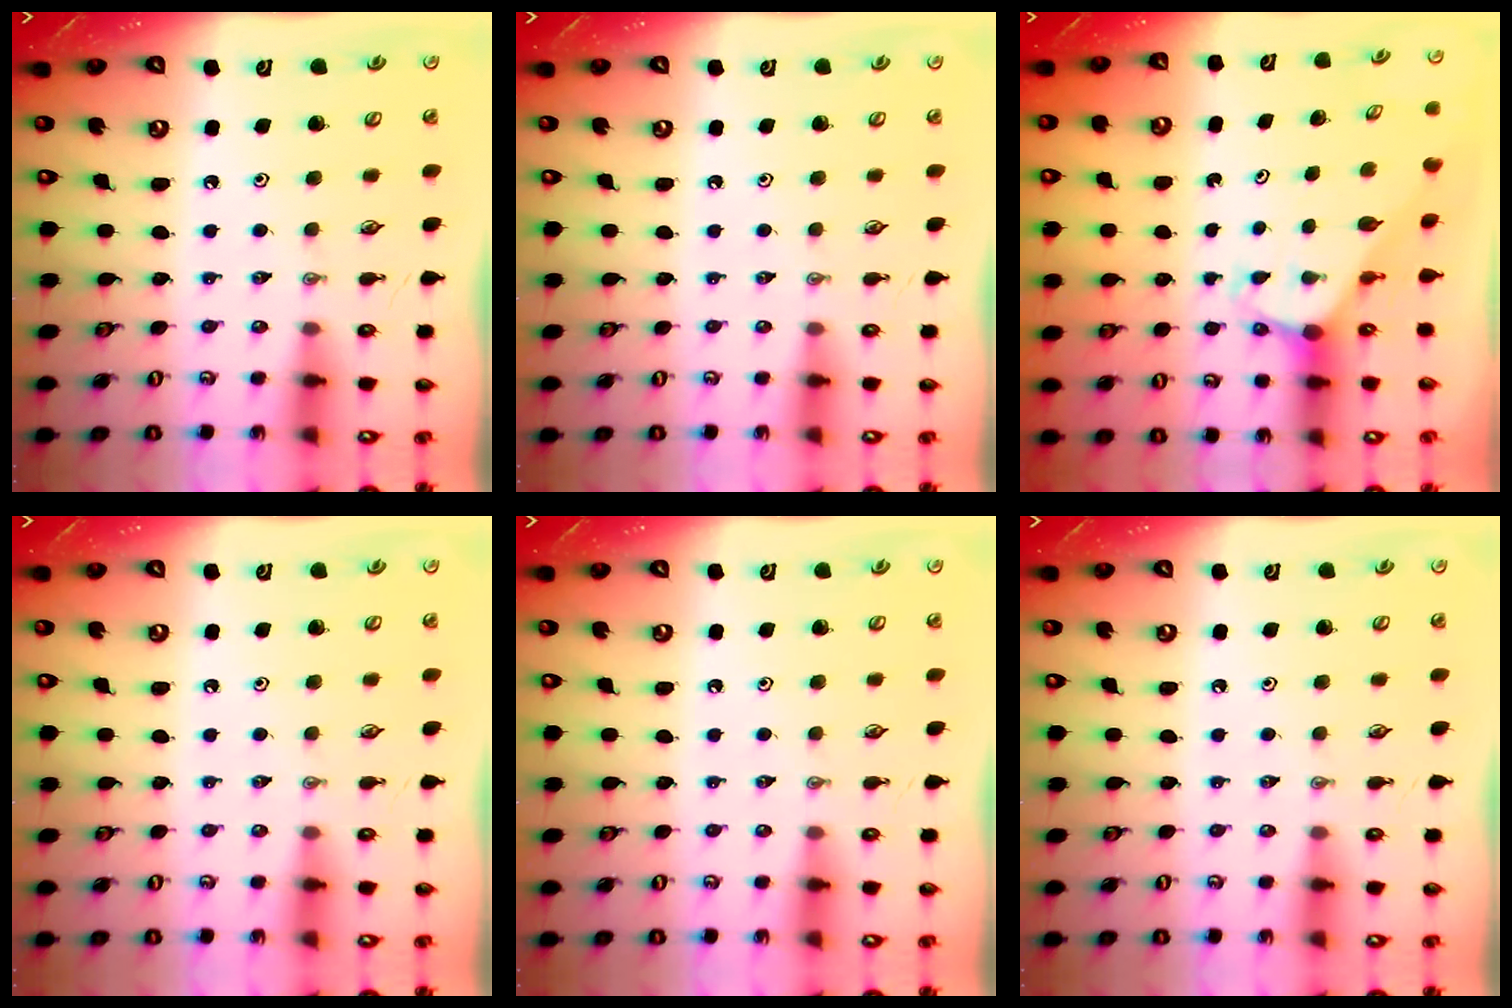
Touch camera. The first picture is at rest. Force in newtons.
{"total": 0.0}
{"total": 3.0, "press": 3.0, "slide": 0.2}
{"total": 0.0}
{"total": 0.0}
{"total": 0.0}